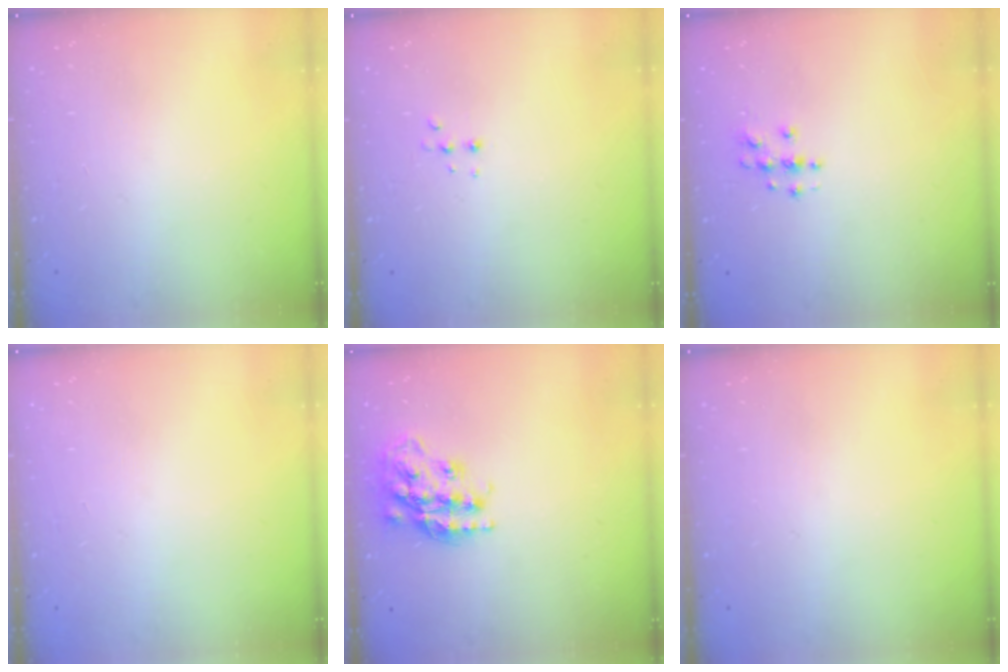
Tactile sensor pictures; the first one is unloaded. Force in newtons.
{"total": 4.2, "press": 4.1, "slide": 0.9}
{"total": 4.5, "press": 4.5, "slide": 0.5}
{"total": 0.0}
{"total": 18.6, "press": 18.5, "slide": 1.5}
{"total": 0.0}